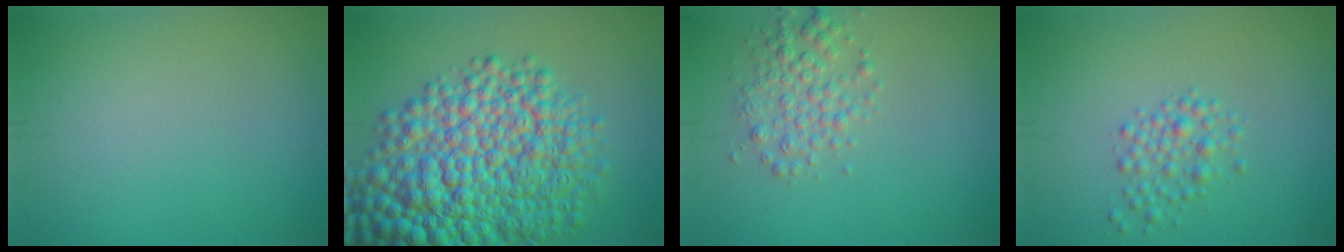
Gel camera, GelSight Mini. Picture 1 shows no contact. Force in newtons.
{"total": 13.8, "press": 13.7, "slide": 0.3}
{"total": 2.7, "press": 2.7, "slide": 0.0}
{"total": 2.1, "press": 2.1, "slide": 0.1}